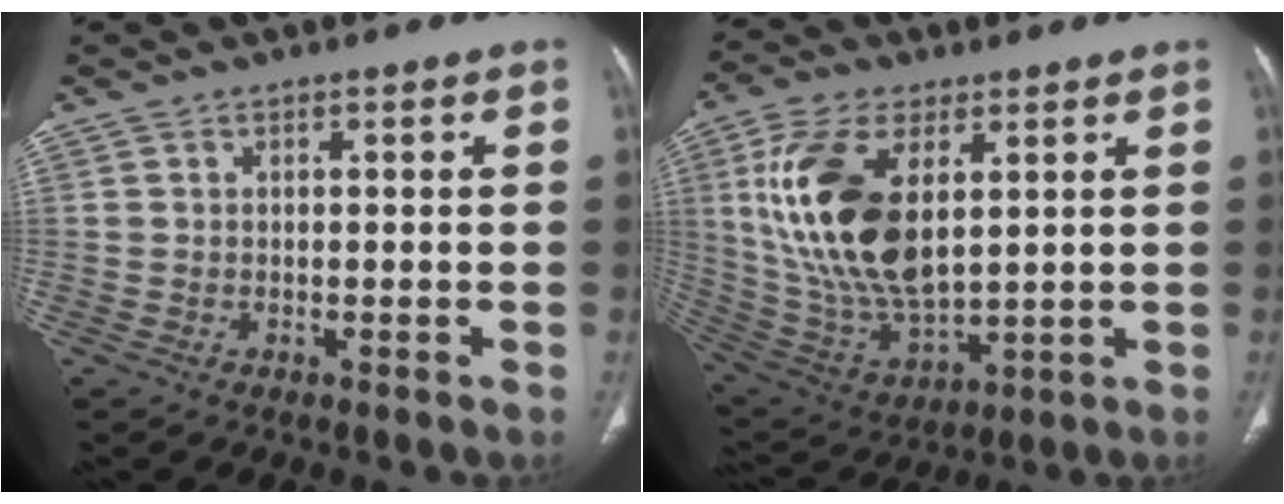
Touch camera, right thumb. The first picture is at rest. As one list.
[{"total": 19.4, "force": [4.8, 10.1, 15.8], "torque": [-0.307, -0.020, 0.100]}]